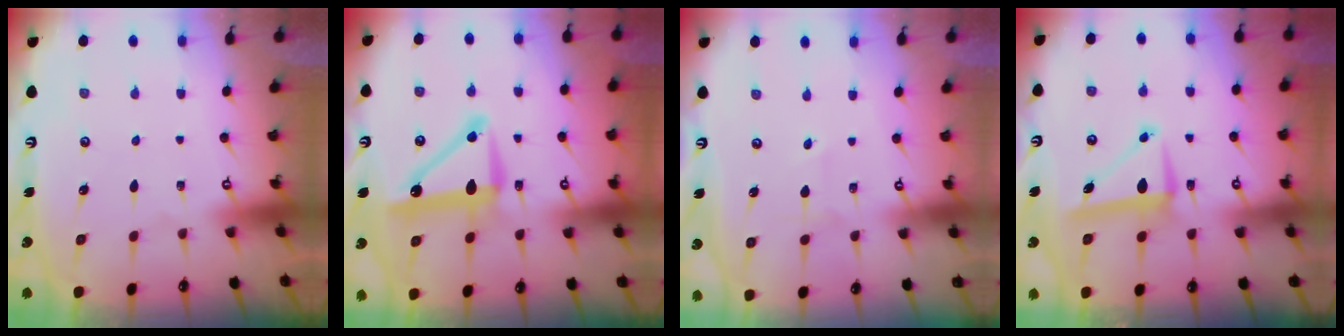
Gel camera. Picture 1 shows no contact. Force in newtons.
{"total": 11.1, "press": 11.1, "slide": 0.3}
{"total": 2.0, "press": 1.8, "slide": 0.9}
{"total": 7.2, "press": 7.1, "slide": 1.4}